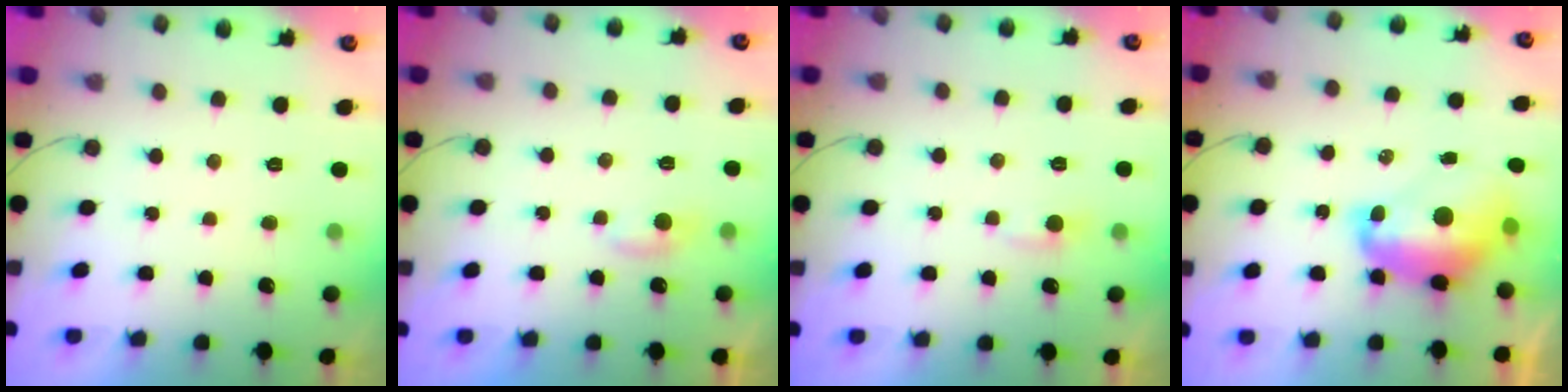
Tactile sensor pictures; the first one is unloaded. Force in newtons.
{"total": 4.5, "press": 4.5, "slide": 0.6}
{"total": 3.1, "press": 3.1, "slide": 0.4}
{"total": 11.8, "press": 11.7, "slide": 1.1}